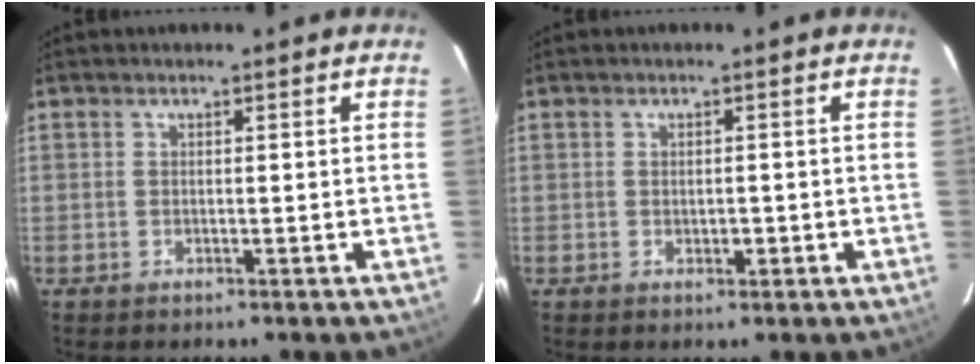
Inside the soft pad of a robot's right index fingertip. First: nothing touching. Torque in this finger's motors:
{"motor_torque": [-0.11, 0.05, -0.02, 0.00]}